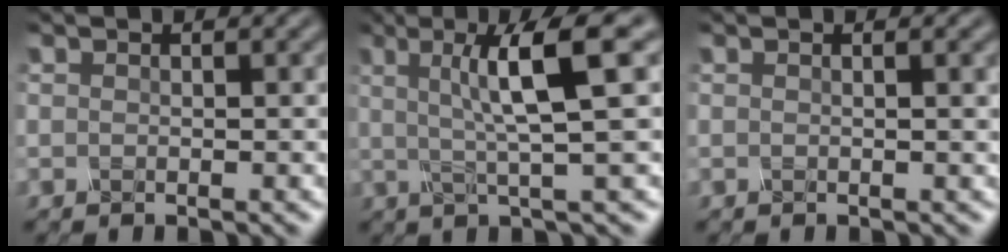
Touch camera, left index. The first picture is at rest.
{"total": 7.3, "force": [1.9, 1.2, 6.9], "torque": [-0.107, 0.014, 0.030]}
{"total": 1.4, "force": [0.2, 0.5, 1.3], "torque": [-0.012, 0.004, -0.004]}